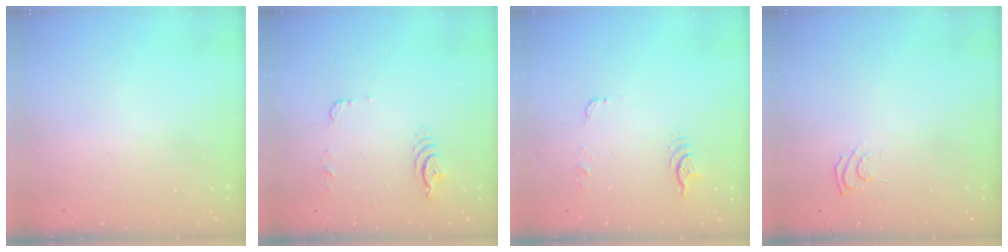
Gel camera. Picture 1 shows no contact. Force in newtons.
{"total": 6.7, "press": 6.7, "slide": 0.5}
{"total": 14.8, "press": 7.2, "slide": 12.9}
{"total": 6.1, "press": 5.9, "slide": 1.4}